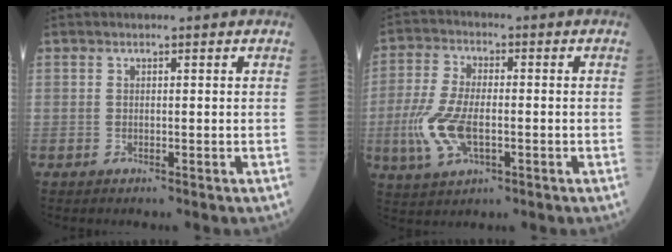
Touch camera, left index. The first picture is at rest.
{"total": 9.2, "force": [-2.0, 4.2, 7.9], "torque": [-0.189, -0.002, -0.033]}